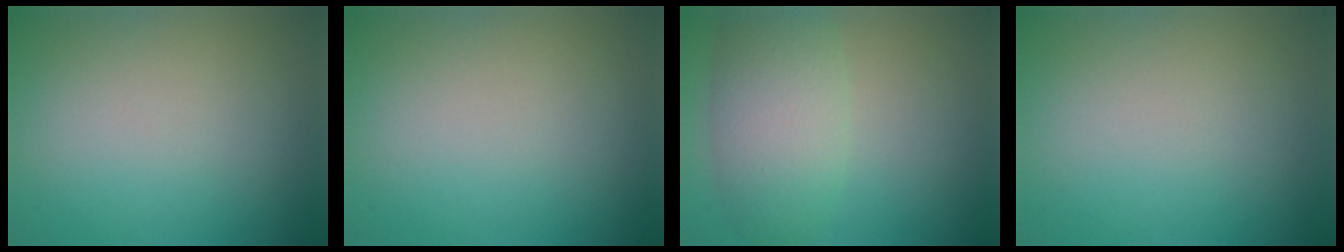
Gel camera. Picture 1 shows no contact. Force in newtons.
{"total": 0.0}
{"total": 5.4, "press": 5.4, "slide": 0.2}
{"total": 0.0}